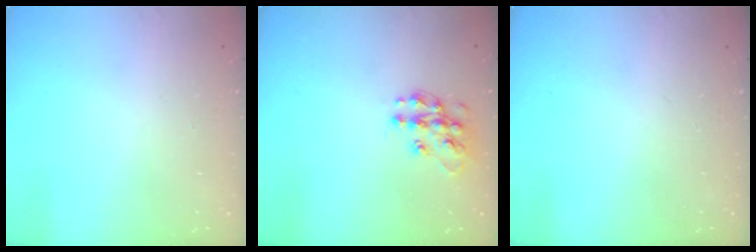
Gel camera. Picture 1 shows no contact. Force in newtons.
{"total": 12.6, "press": 12.6, "slide": 0.8}
{"total": 0.0}